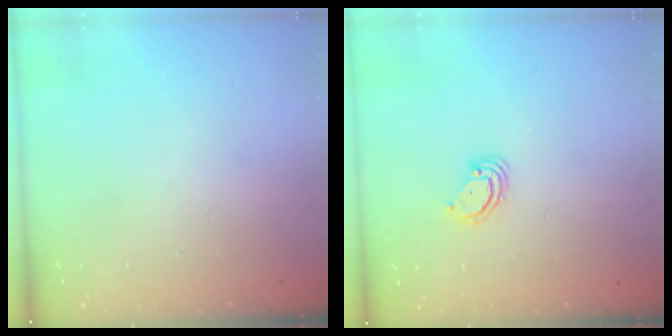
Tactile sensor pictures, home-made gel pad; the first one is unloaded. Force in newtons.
{"total": 2.9, "press": 2.9, "slide": 0.2}